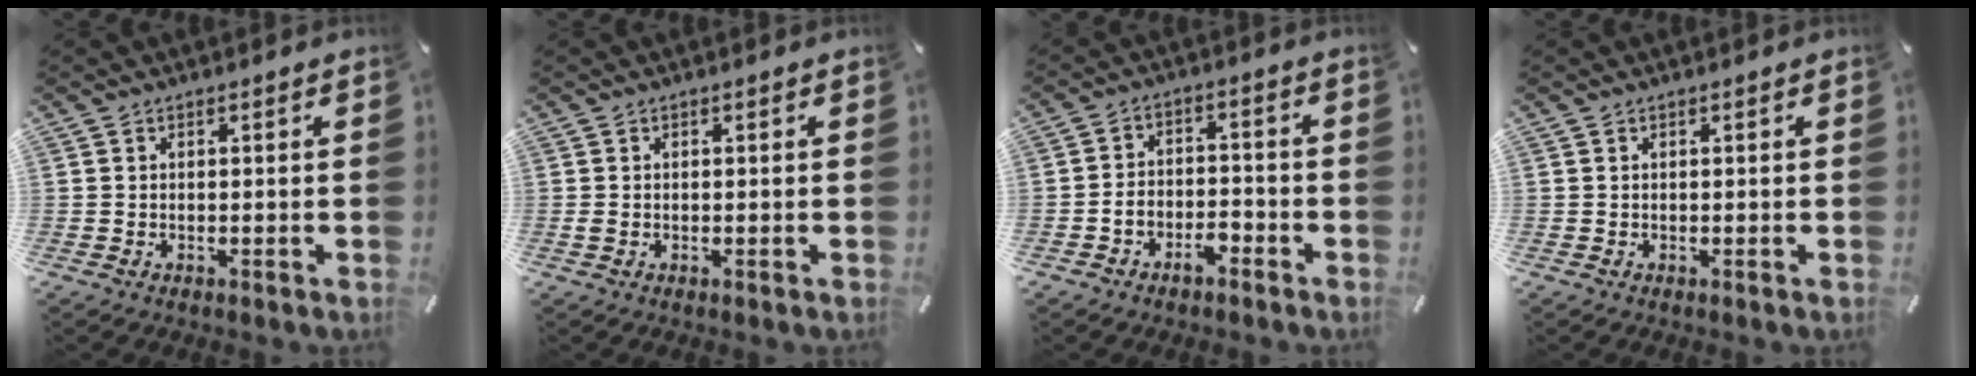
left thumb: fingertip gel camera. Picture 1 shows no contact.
{"total": 0.7, "force": [-0.2, 0.4, 0.6], "torque": [-0.010, 0.001, -0.003]}
{"total": 5.3, "force": [-3.5, 3.0, 2.4], "torque": [-0.043, 0.019, -0.066]}
{"total": 0.0}